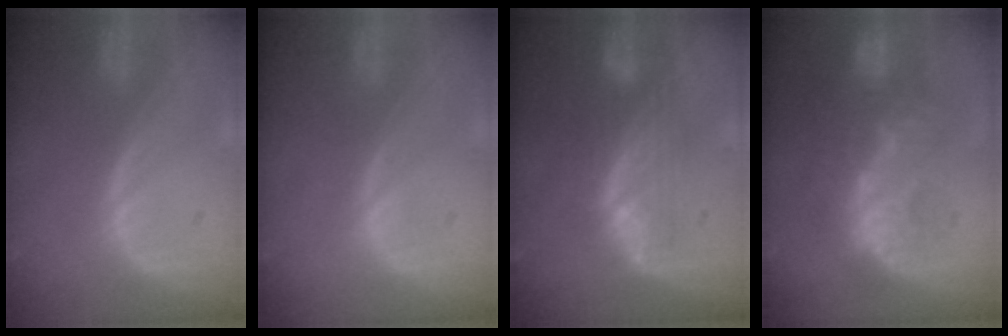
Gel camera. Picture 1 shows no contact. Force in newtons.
{"total": 0.0}
{"total": 5.5, "press": 5.4, "slide": 0.7}
{"total": 10.4, "press": 9.5, "slide": 4.3}